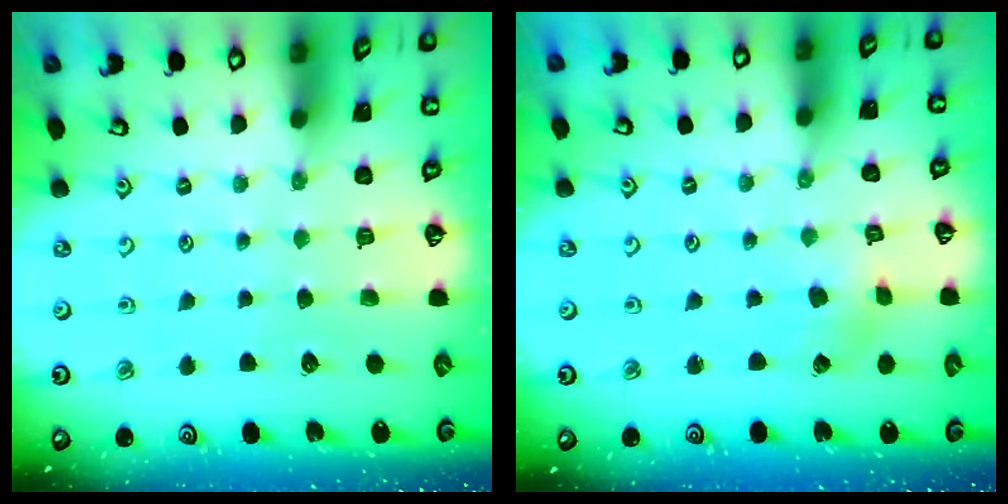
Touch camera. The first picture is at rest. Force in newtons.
{"total": 0.9, "press": 0.9, "slide": 0.2}